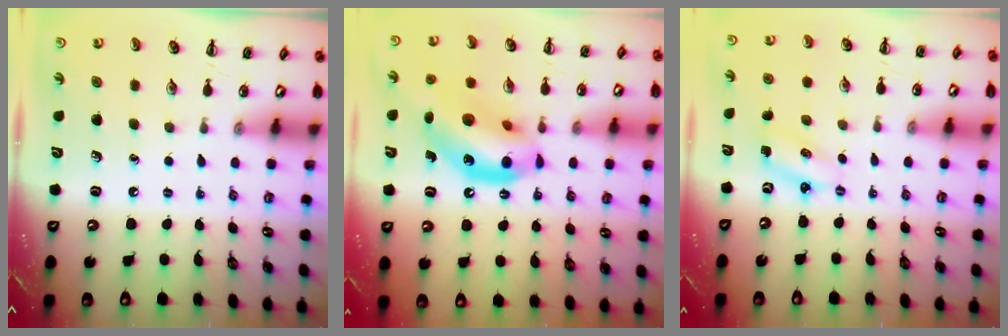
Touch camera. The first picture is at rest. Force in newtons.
{"total": 17.3, "press": 16.7, "slide": 4.4}
{"total": 2.4, "press": 2.3, "slide": 0.5}